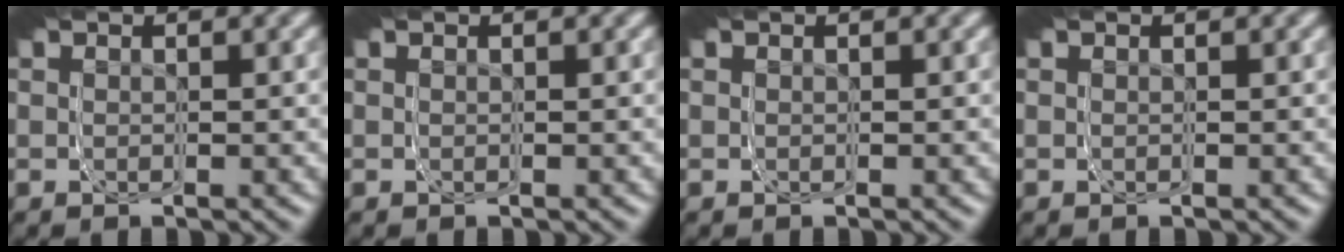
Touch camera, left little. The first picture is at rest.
{"total": 0.0}
{"total": 0.0}
{"total": 0.0}